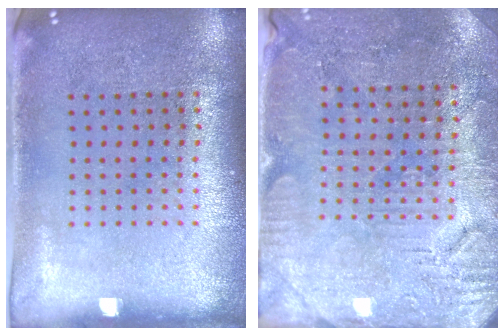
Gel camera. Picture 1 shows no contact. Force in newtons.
{"total": 3.0, "press": 2.9, "slide": 0.6}